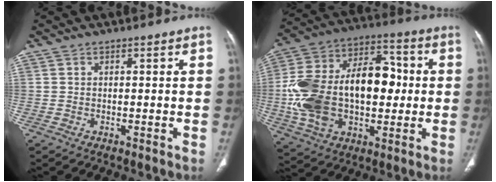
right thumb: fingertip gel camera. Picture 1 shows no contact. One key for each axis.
{"total": 26.2, "fx": -0.6, "fy": 16.2, "fz": 20.6, "tx": -0.373, "ty": 0.034, "tz": 0.001}